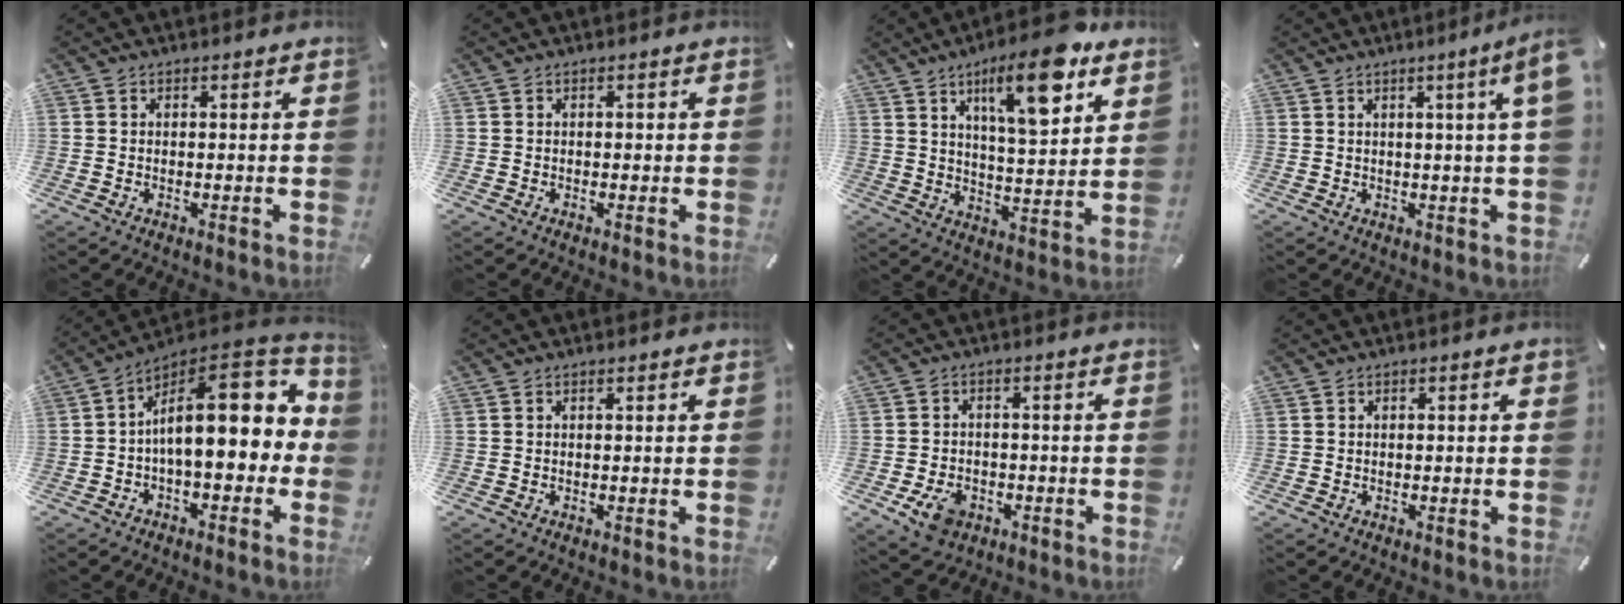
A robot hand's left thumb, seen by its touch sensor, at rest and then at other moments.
{"total": 0.6, "force": [0.1, 0.5, 0.3], "torque": [-0.005, 0.003, 0.000]}
{"total": 14.9, "force": [8.9, 4.6, 11.0], "torque": [-0.165, -0.042, 0.142]}
{"total": 7.0, "force": [2.8, -0.2, 6.4], "torque": [-0.107, -0.011, 0.043]}
{"total": 17.8, "force": [2.5, 8.2, 15.6], "torque": [-0.226, -0.028, 0.043]}
{"total": 0.5, "force": [0.2, 0.0, 0.5], "torque": [-0.008, 0.000, 0.004]}
{"total": 6.1, "force": [-2.6, 4.6, 2.9], "torque": [-0.055, 0.008, -0.049]}
{"total": 1.0, "force": [0.2, 0.1, 0.9], "torque": [-0.017, 0.000, 0.003]}